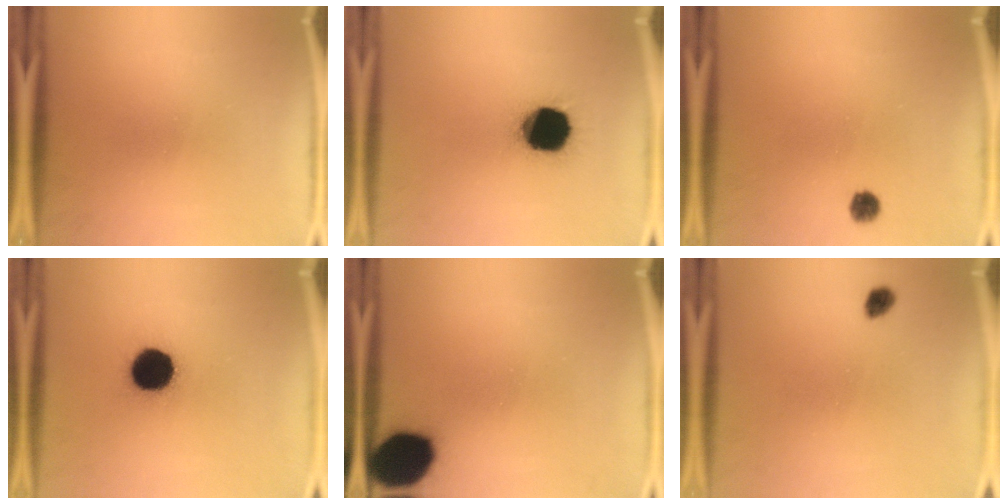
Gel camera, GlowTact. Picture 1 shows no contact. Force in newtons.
{"total": 16.5}
{"total": 2.3}
{"total": 12.4}
{"total": 17.4}
{"total": 2.2}